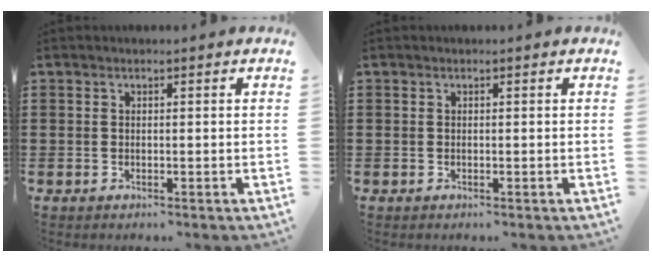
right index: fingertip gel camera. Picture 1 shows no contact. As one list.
[{"total": 0.0}]